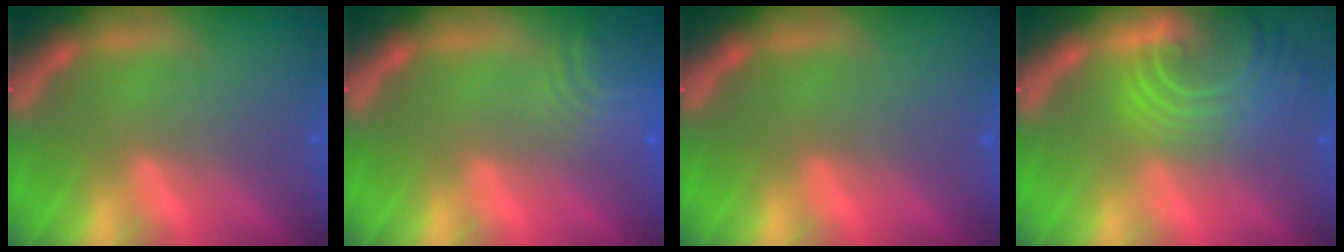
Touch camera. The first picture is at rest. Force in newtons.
{"total": 6.6}
{"total": 0.0}
{"total": 8.5}